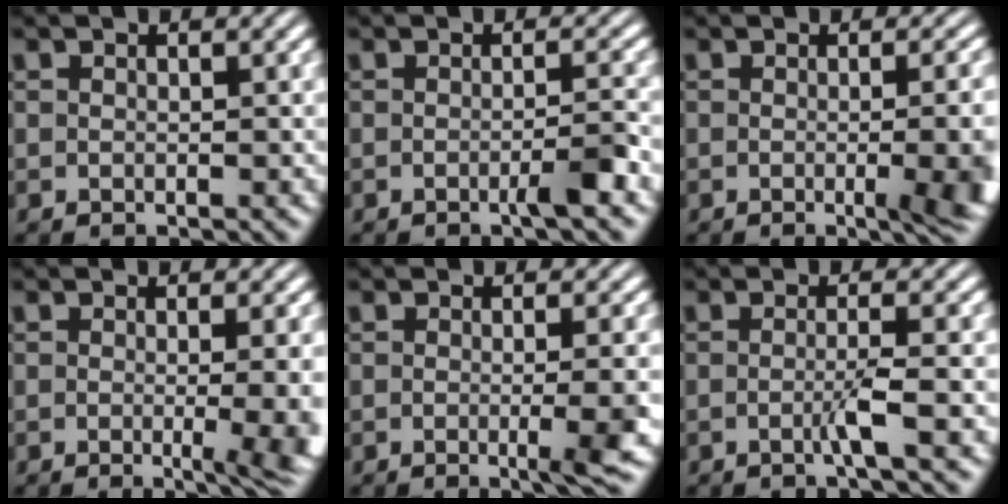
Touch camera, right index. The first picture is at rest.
{"total": 2.0, "force": [-1.1, -0.1, 1.7], "torque": [-0.020, 0.004, -0.022]}
{"total": 4.9, "force": [-1.2, 0.8, 4.7], "torque": [-0.049, -0.004, -0.021]}
{"total": 4.4, "force": [-0.8, 0.5, 4.3], "torque": [-0.047, -0.008, -0.015]}
{"total": 3.3, "force": [-0.8, 0.0, 3.2], "torque": [-0.042, -0.003, -0.015]}
{"total": 1.8, "force": [-0.8, -0.8, 1.4], "torque": [-0.019, -0.002, -0.015]}